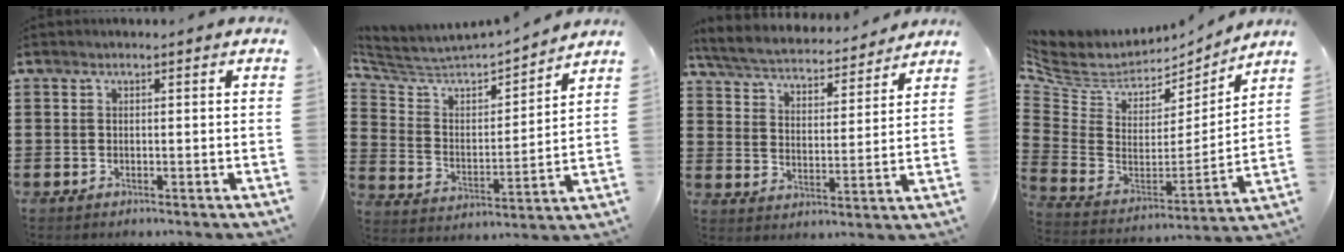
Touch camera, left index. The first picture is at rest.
{"total": 4.5, "force": [4.1, 1.3, 1.5], "torque": [-0.058, -0.035, 0.060]}
{"total": 4.9, "force": [4.8, 0.2, 1.1], "torque": [-0.046, -0.031, 0.077]}
{"total": 6.2, "force": [4.7, 3.7, 1.6], "torque": [-0.074, -0.040, 0.083]}